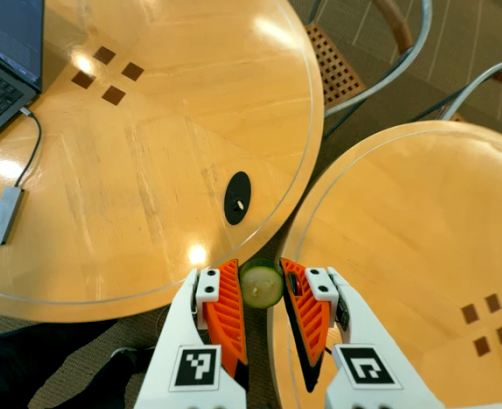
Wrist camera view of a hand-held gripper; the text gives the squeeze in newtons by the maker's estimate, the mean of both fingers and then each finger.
{"total": 8.1, "left": 8.2, "right": 8.0}